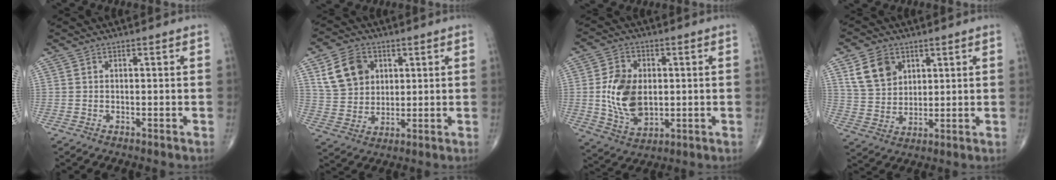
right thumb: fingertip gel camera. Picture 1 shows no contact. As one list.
[{"total": 10.4, "force": [3.9, 8.1, 5.2], "torque": [-0.072, -0.010, 0.080]}, {"total": 12.5, "force": [0.1, 8.4, 9.2], "torque": [-0.152, -0.005, 0.011]}, {"total": 8.9, "force": [4.2, 6.6, 4.4], "torque": [-0.061, -0.018, 0.086]}]